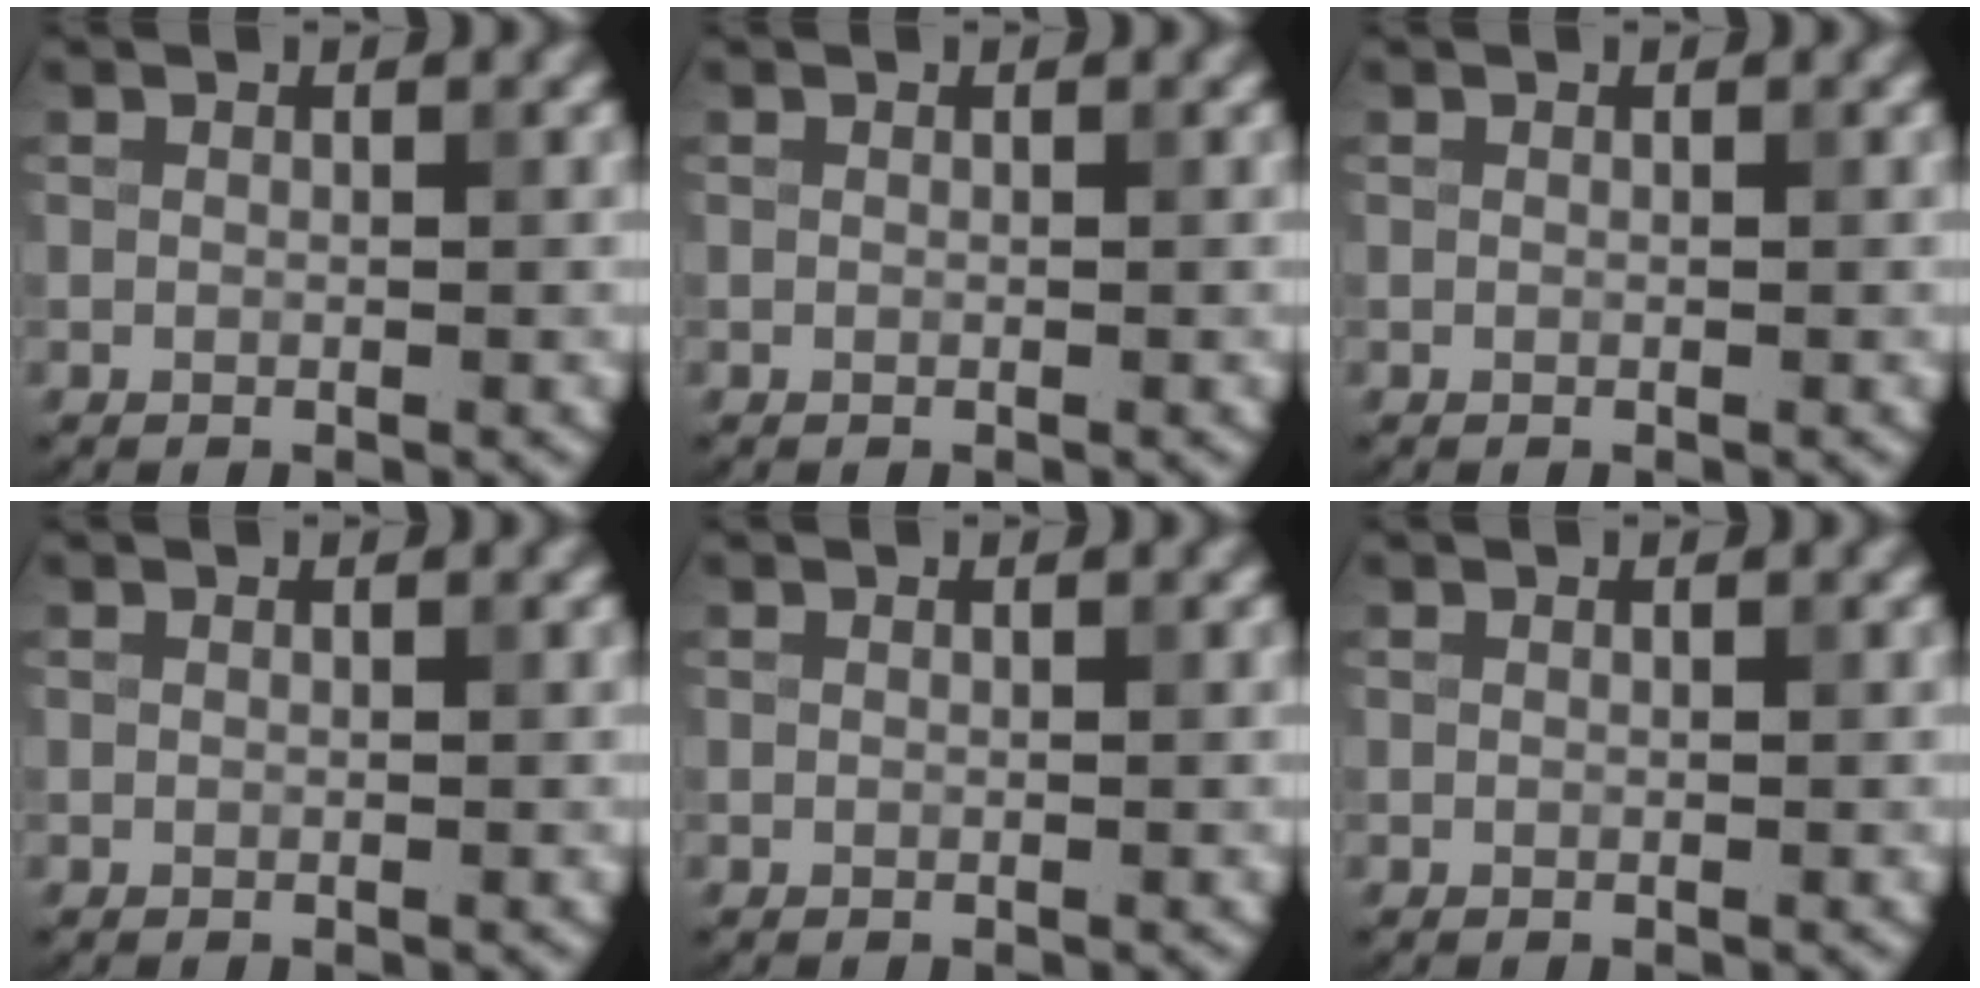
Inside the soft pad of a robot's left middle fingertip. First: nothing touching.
{"total": 0.0}
{"total": 0.0}
{"total": 0.0}
{"total": 0.0}
{"total": 0.0}